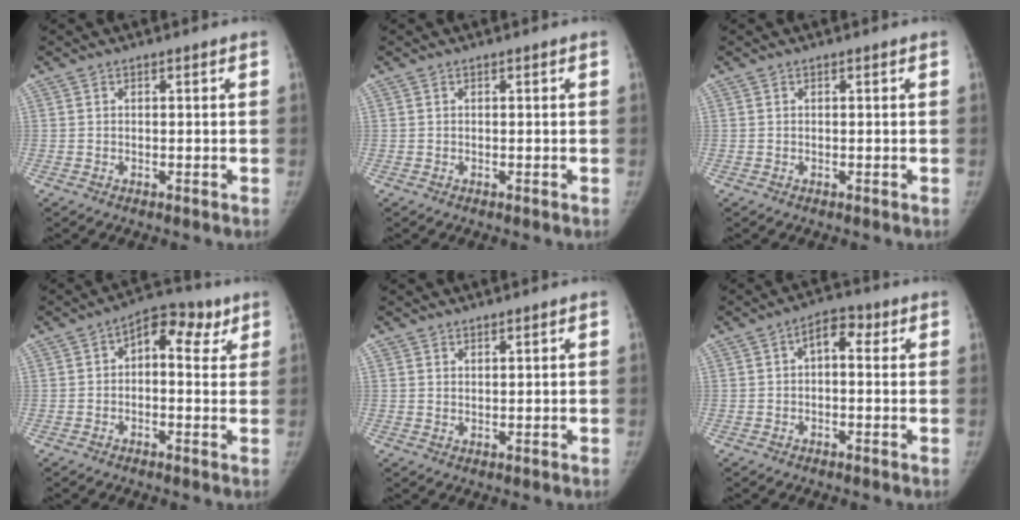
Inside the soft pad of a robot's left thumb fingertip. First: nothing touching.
{"total": 0.0}
{"total": 0.0}
{"total": 8.7, "force": [3.0, 5.3, 6.3], "torque": [-0.045, 0.017, 0.032]}
{"total": 1.3, "force": [1.2, 0.5, 0.2], "torque": [0.010, -0.009, 0.019]}
{"total": 4.8, "force": [1.0, 2.9, 3.7], "torque": [-0.033, 0.017, 0.006]}